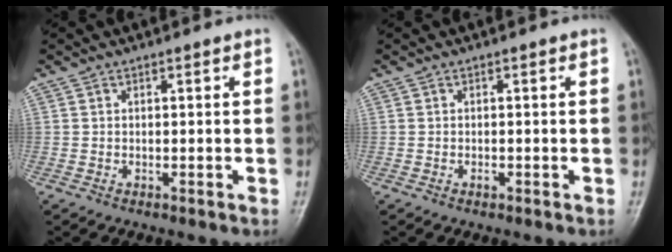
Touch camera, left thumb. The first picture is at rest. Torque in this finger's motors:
{"motor_torque": [-0.04, -0.03, 0.07, 0.05, 0.00]}